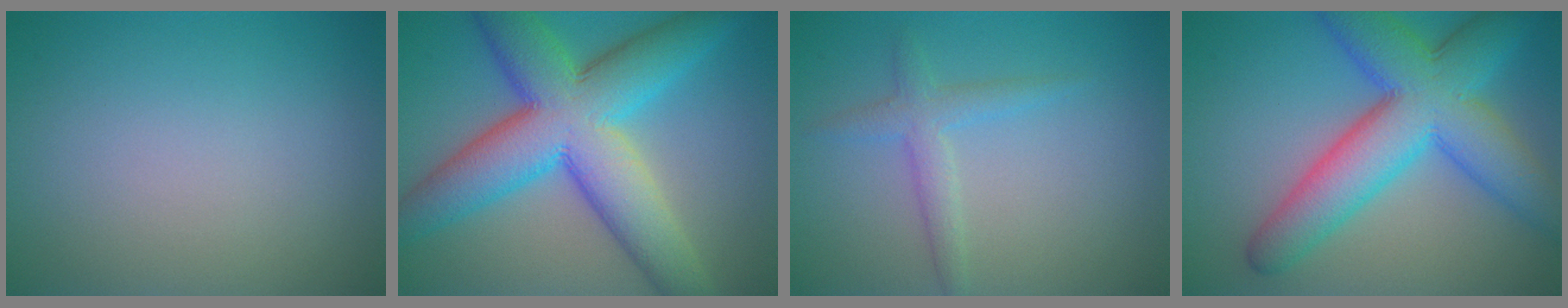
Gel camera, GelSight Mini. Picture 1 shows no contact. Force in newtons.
{"total": 12.1, "press": 12.1, "slide": 0.2}
{"total": 2.3, "press": 2.3, "slide": 0.1}
{"total": 10.0, "press": 10.0, "slide": 0.2}